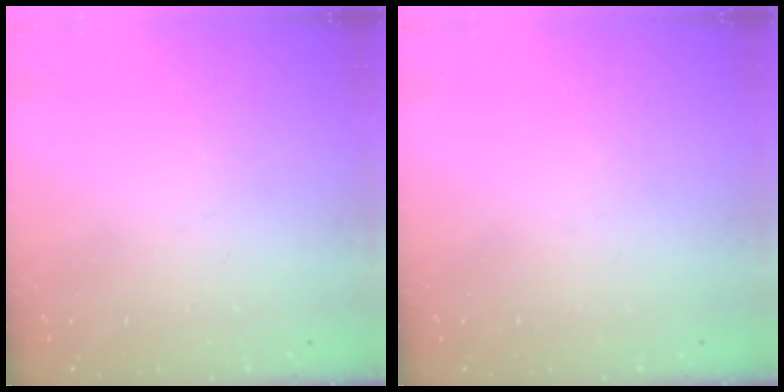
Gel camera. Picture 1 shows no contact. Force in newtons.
{"total": 0.0}